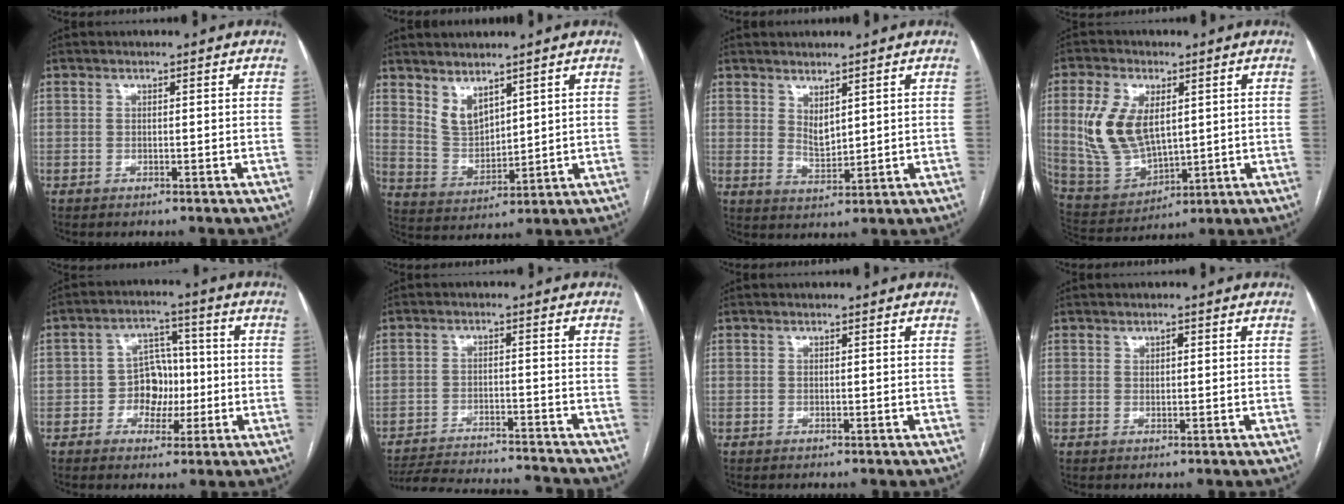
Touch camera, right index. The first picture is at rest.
{"total": 5.7, "force": [4.2, 2.7, 2.9], "torque": [-0.062, -0.005, 0.099]}
{"total": 3.2, "force": [2.0, 1.3, 2.2], "torque": [-0.045, -0.014, 0.046]}
{"total": 12.7, "force": [2.7, 7.2, 10.0], "torque": [-0.223, 0.005, 0.070]}
{"total": 6.4, "force": [-1.2, 5.1, 3.7], "torque": [-0.058, 0.023, -0.020]}
{"total": 16.3, "force": [-15.7, 1.0, 4.5], "torque": [-0.092, -0.011, -0.223]}
{"total": 0.0}
{"total": 1.0, "force": [0.4, 0.5, 0.8], "torque": [-0.014, 0.000, 0.005]}